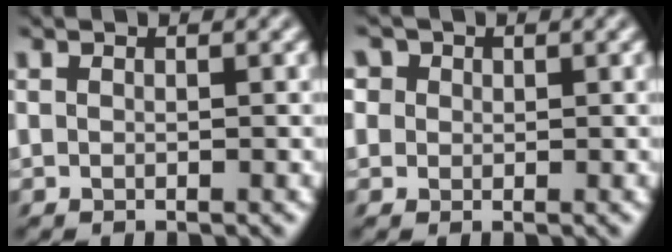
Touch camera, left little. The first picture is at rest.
{"total": 4.2, "force": [1.5, 3.6, 1.7], "torque": [-0.056, 0.021, 0.017]}